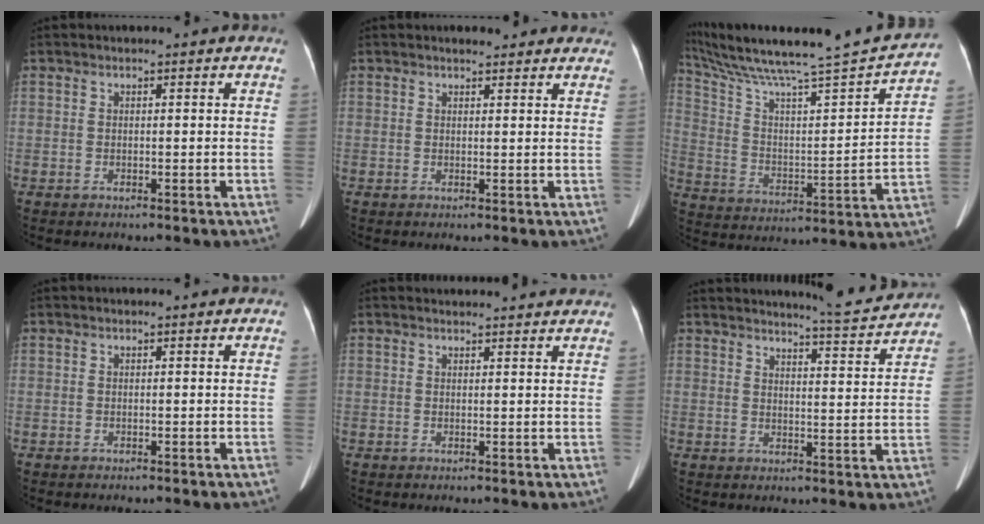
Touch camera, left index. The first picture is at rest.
{"total": 4.9, "force": [4.4, 1.6, 1.6], "torque": [-0.007, 0.013, 0.044]}
{"total": 23.1, "force": [20.8, 0.6, 9.9], "torque": [-0.176, -0.035, 0.310]}
{"total": 0.0}
{"total": 8.1, "force": [7.8, 0.9, 1.7], "torque": [-0.013, 0.023, 0.077]}
{"total": 8.9, "force": [8.7, -0.1, 1.8], "torque": [-0.035, -0.019, 0.108]}